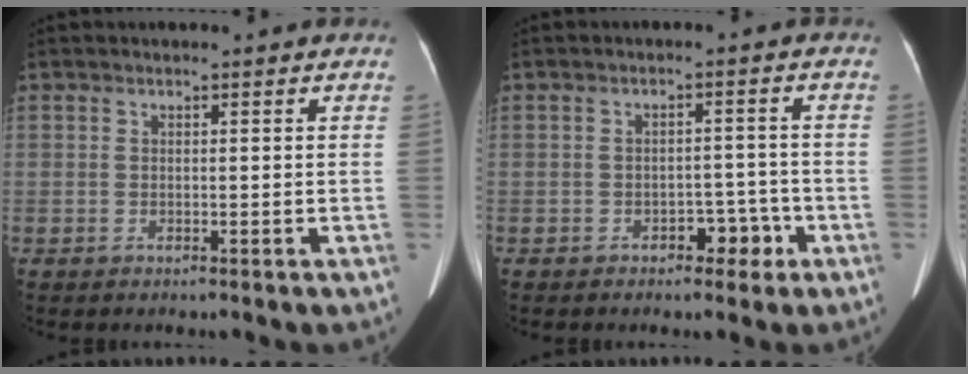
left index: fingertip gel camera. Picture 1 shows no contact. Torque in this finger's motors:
{"motor_torque": [0.15, 0.21, 0.02, 0.02]}